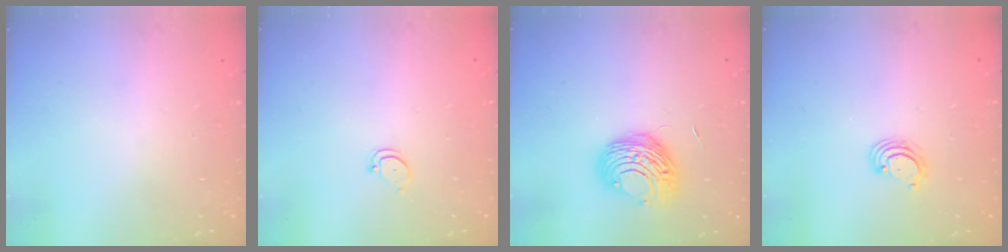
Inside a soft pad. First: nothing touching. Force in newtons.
{"total": 2.4, "press": 2.4, "slide": 0.2}
{"total": 10.0, "press": 10.0, "slide": 0.5}
{"total": 2.6, "press": 2.6, "slide": 0.3}